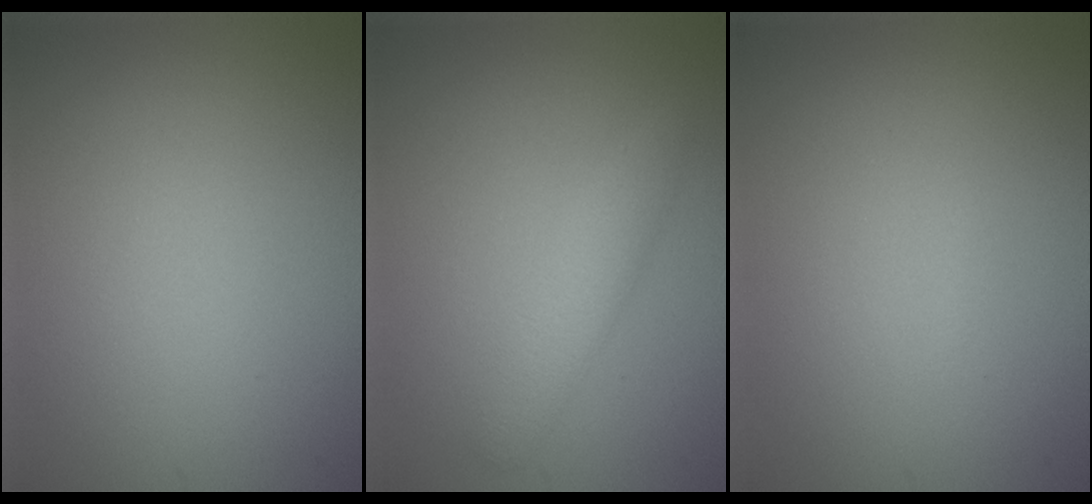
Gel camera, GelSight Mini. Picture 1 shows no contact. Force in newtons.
{"total": 2.3, "press": 2.3, "slide": 0.0}
{"total": 0.0}